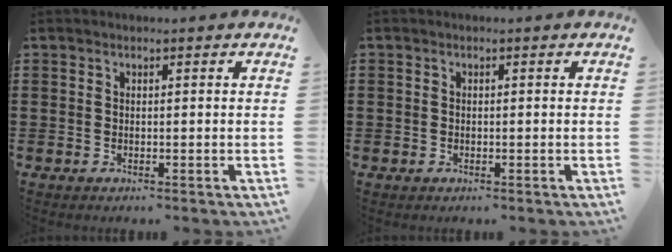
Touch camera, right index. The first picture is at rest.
{"total": 0.7, "force": [-0.4, 0.5, 0.1], "torque": [-0.003, 0.002, -0.010]}